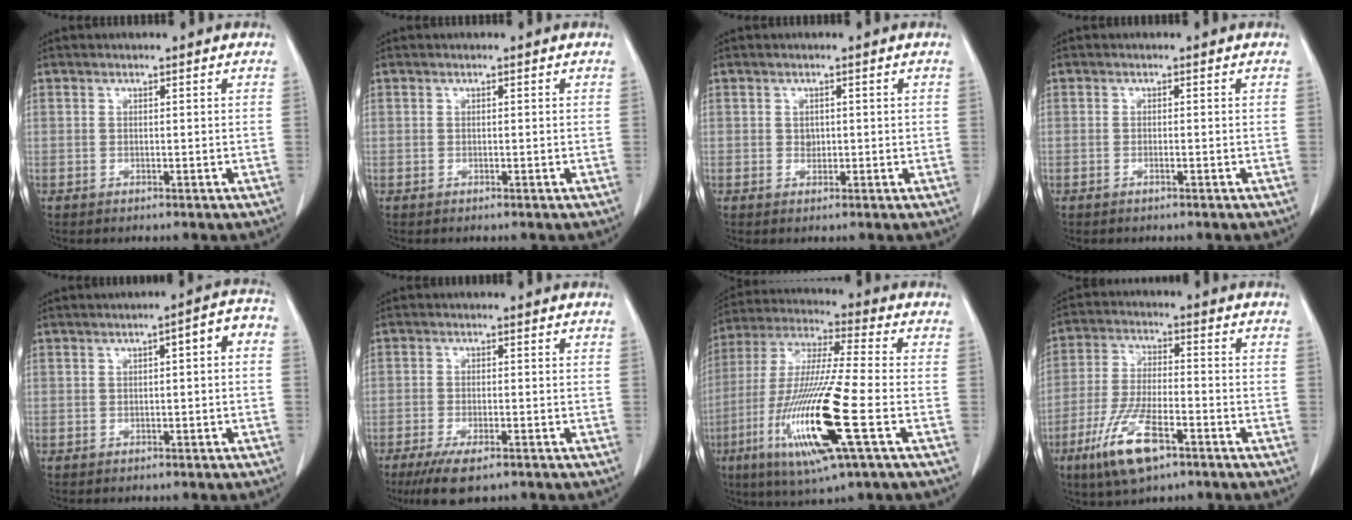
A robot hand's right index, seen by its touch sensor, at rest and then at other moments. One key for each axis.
{"total": 0.0}
{"total": 1.2, "fx": 0.2, "fy": 1.0, "fz": 0.6, "tx": -0.008, "ty": 0.000, "tz": 0.005}
{"total": 0.5, "fx": -0.2, "fy": 0.0, "fz": 0.5, "tx": -0.010, "ty": 0.000, "tz": -0.004}
{"total": 4.3, "fx": 0.2, "fy": 1.0, "fz": 4.2, "tx": -0.050, "ty": 0.022, "tz": -0.001}
{"total": 6.5, "fx": -4.5, "fy": 1.7, "fz": 4.4, "tx": -0.076, "ty": -0.015, "tz": -0.073}
{"total": 18.7, "fx": -6.1, "fy": 0.8, "fz": 17.7, "tx": -0.374, "ty": -0.028, "tz": -0.116}
{"total": 11.2, "fx": -6.2, "fy": 3.0, "fz": 8.9, "tx": -0.185, "ty": -0.016, "tz": -0.111}